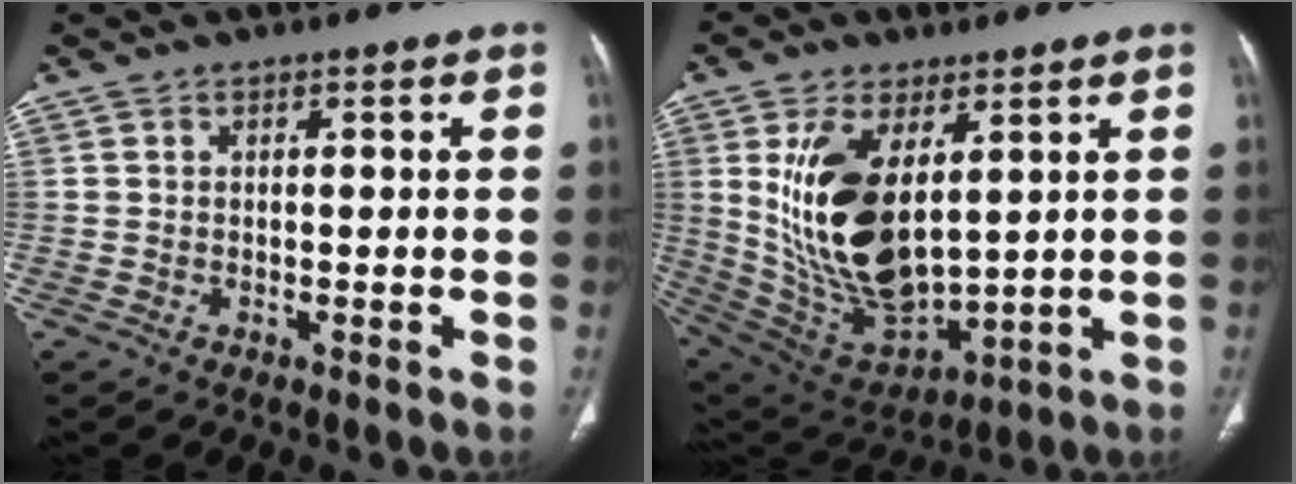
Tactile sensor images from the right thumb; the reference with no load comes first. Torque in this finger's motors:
{"motor_torque": [-1.00, 2.00, 1.78, 0.26, 0.24]}